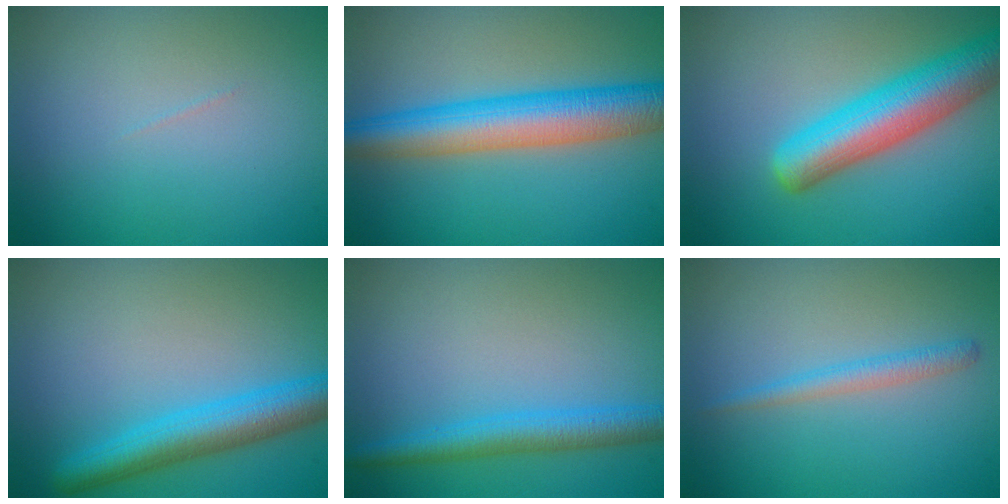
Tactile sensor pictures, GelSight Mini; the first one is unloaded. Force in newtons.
{"total": 7.9, "press": 7.9, "slide": 0.3}
{"total": 7.5, "press": 7.5, "slide": 0.4}
{"total": 5.2, "press": 5.2, "slide": 0.2}
{"total": 3.7, "press": 3.7, "slide": 0.1}
{"total": 1.7, "press": 1.7, "slide": 0.0}